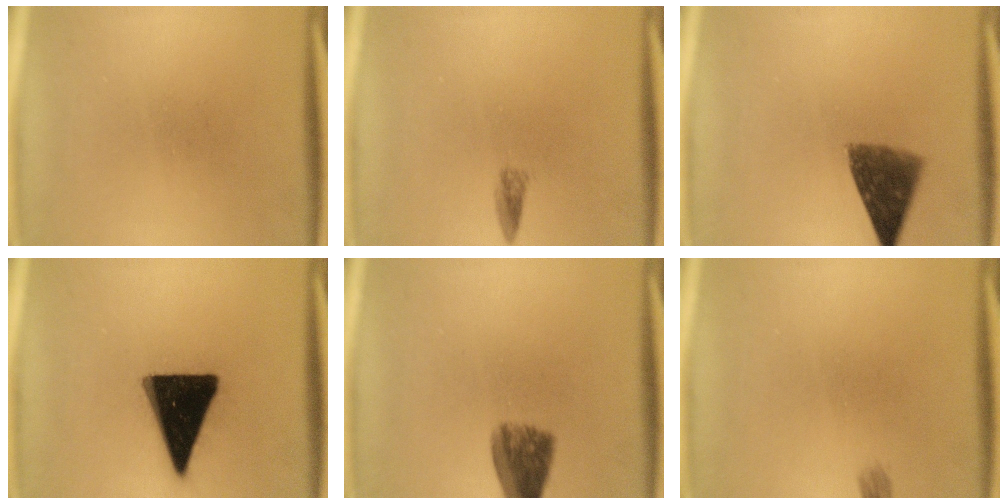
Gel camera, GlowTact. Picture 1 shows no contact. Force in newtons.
{"total": 1.3}
{"total": 7.8}
{"total": 18.4}
{"total": 6.5}
{"total": 1.0}